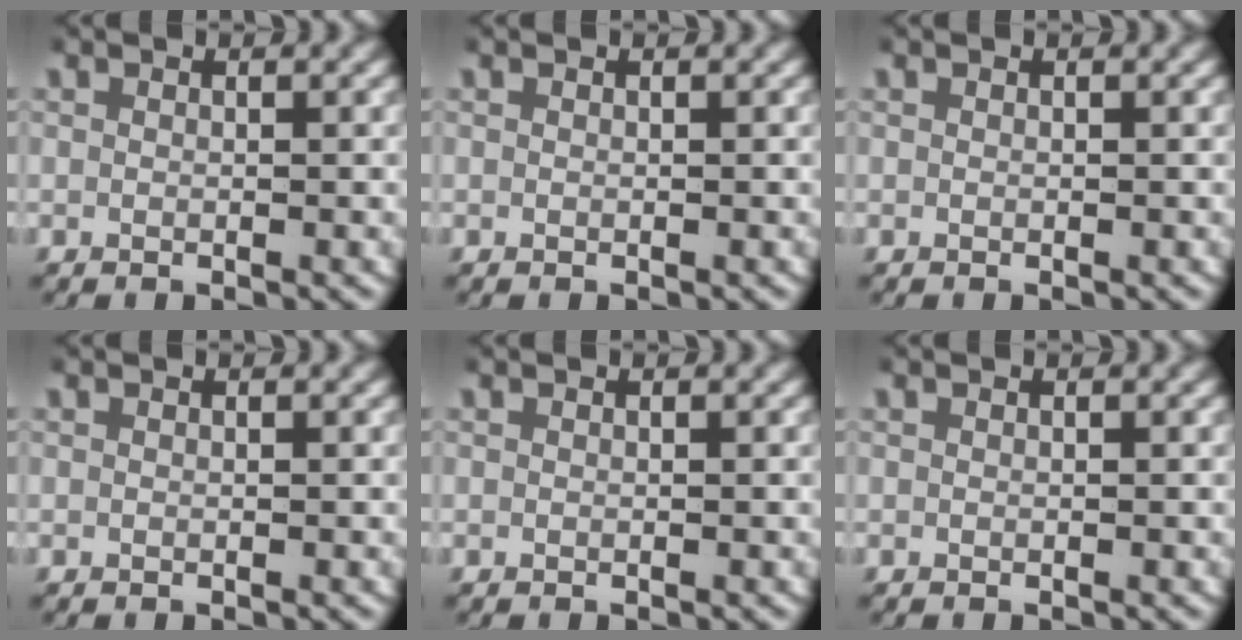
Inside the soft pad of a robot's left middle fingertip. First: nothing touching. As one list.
[{"total": 0.0}, {"total": 0.0}, {"total": 0.0}, {"total": 0.0}, {"total": 0.0}]